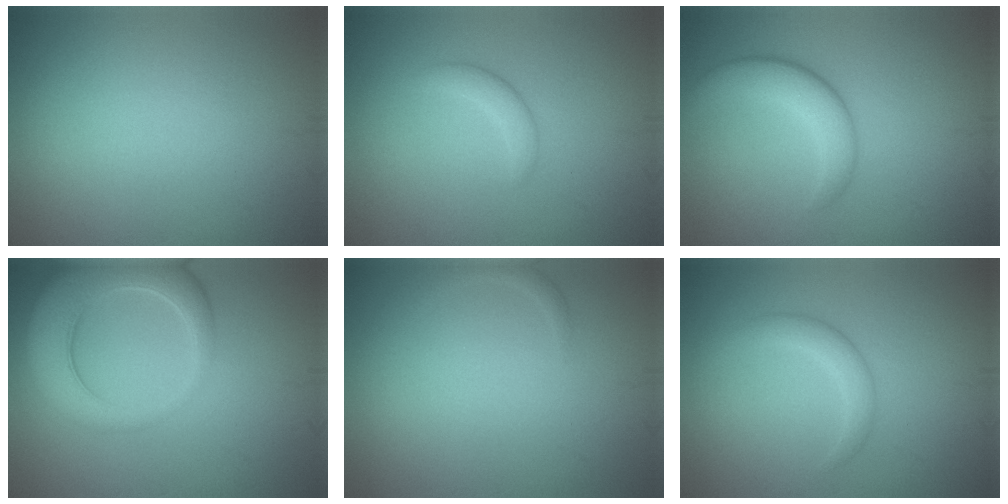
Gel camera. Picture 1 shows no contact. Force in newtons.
{"total": 1.5, "press": 1.5, "slide": 0.0}
{"total": 4.0, "press": 4.0, "slide": 0.2}
{"total": 7.4, "press": 7.3, "slide": 0.8}
{"total": 0.7, "press": 0.7, "slide": 0.0}
{"total": 2.0, "press": 2.0, "slide": 0.1}